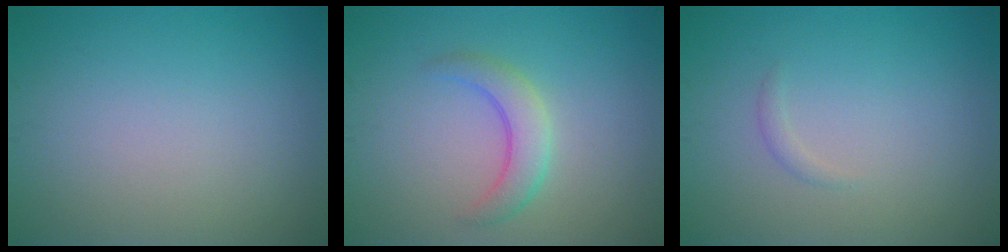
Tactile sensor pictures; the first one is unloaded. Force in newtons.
{"total": 2.9, "press": 2.9, "slide": 0.1}
{"total": 0.7, "press": 0.7, "slide": 0.1}